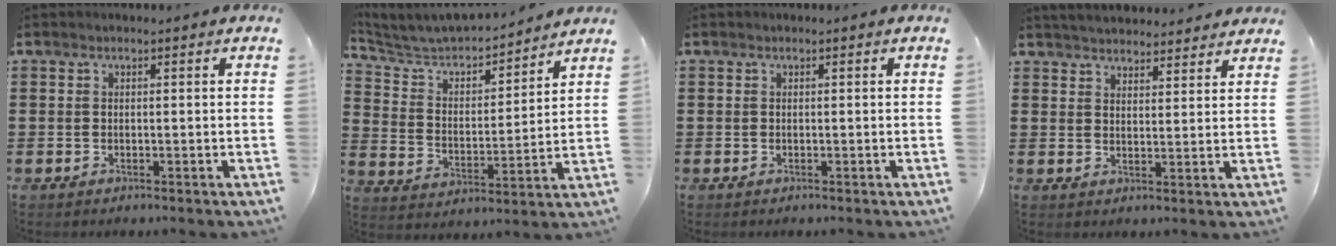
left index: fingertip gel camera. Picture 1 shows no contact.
{"total": 5.1, "force": [4.8, 1.2, 1.3], "torque": [-0.053, -0.035, 0.075]}
{"total": 0.0}
{"total": 3.7, "force": [3.6, 0.1, 0.2], "torque": [-0.013, -0.014, 0.067]}